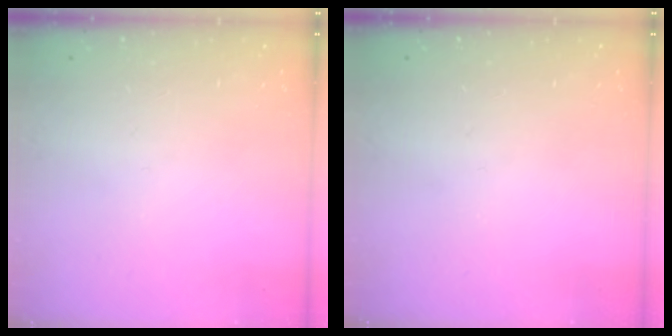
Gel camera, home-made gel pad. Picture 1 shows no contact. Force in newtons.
{"total": 0.0}